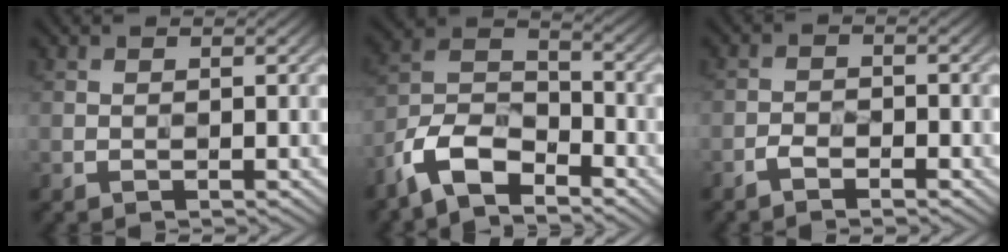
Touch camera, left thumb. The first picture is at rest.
{"total": 9.5, "force": [-6.7, 3.9, 5.5], "torque": [-0.114, 0.000, -0.150]}
{"total": 1.9, "force": [-1.5, 0.5, 0.9], "torque": [-0.018, 0.005, -0.034]}